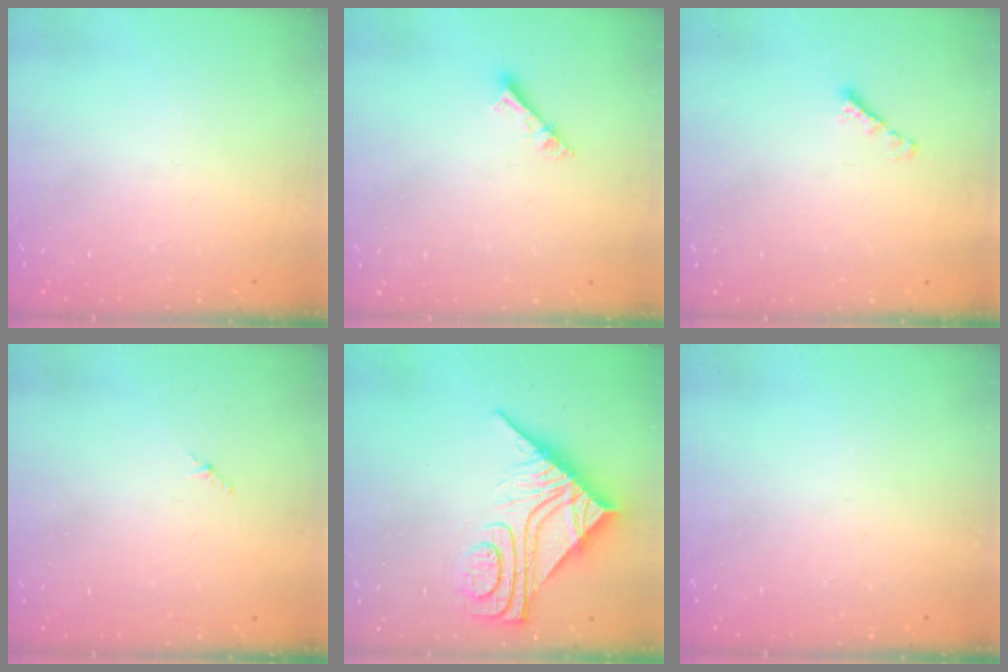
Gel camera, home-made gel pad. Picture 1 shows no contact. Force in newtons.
{"total": 3.6, "press": 3.5, "slide": 0.3}
{"total": 2.2, "press": 2.1, "slide": 0.7}
{"total": 1.2, "press": 1.1, "slide": 0.6}
{"total": 11.7, "press": 11.7, "slide": 1.1}
{"total": 0.0}